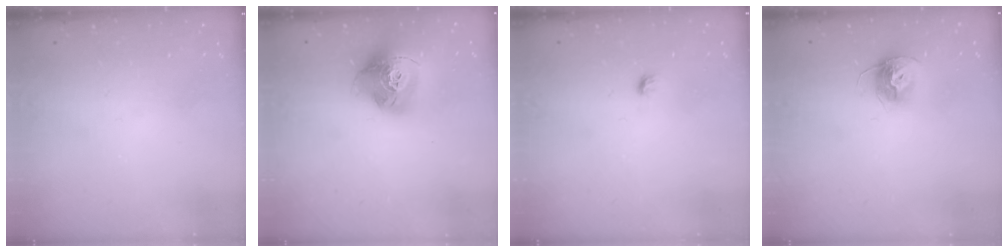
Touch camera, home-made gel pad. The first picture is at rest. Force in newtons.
{"total": 17.6, "press": 17.6, "slide": 1.6}
{"total": 3.7, "press": 3.6, "slide": 1.0}
{"total": 10.3, "press": 10.3, "slide": 0.4}